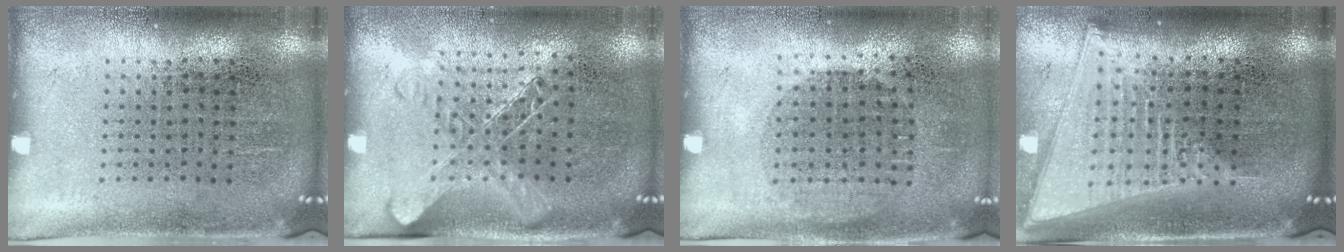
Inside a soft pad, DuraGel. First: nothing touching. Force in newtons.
{"total": 1.4, "press": 1.2, "slide": 0.6}
{"total": 1.0, "press": 0.9, "slide": 0.3}
{"total": 2.2, "press": 1.8, "slide": 1.2}